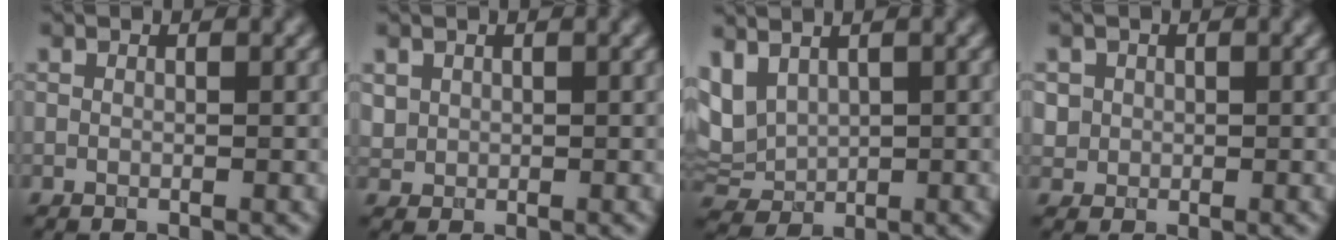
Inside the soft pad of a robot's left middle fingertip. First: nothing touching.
{"total": 1.0, "force": [0.4, 0.9, 0.1], "torque": [-0.005, -0.003, 0.016]}
{"total": 4.8, "force": [2.2, 2.9, 3.1], "torque": [-0.075, 0.008, 0.052]}
{"total": 1.4, "force": [0.2, 1.3, 0.2], "torque": [-0.001, -0.005, 0.021]}